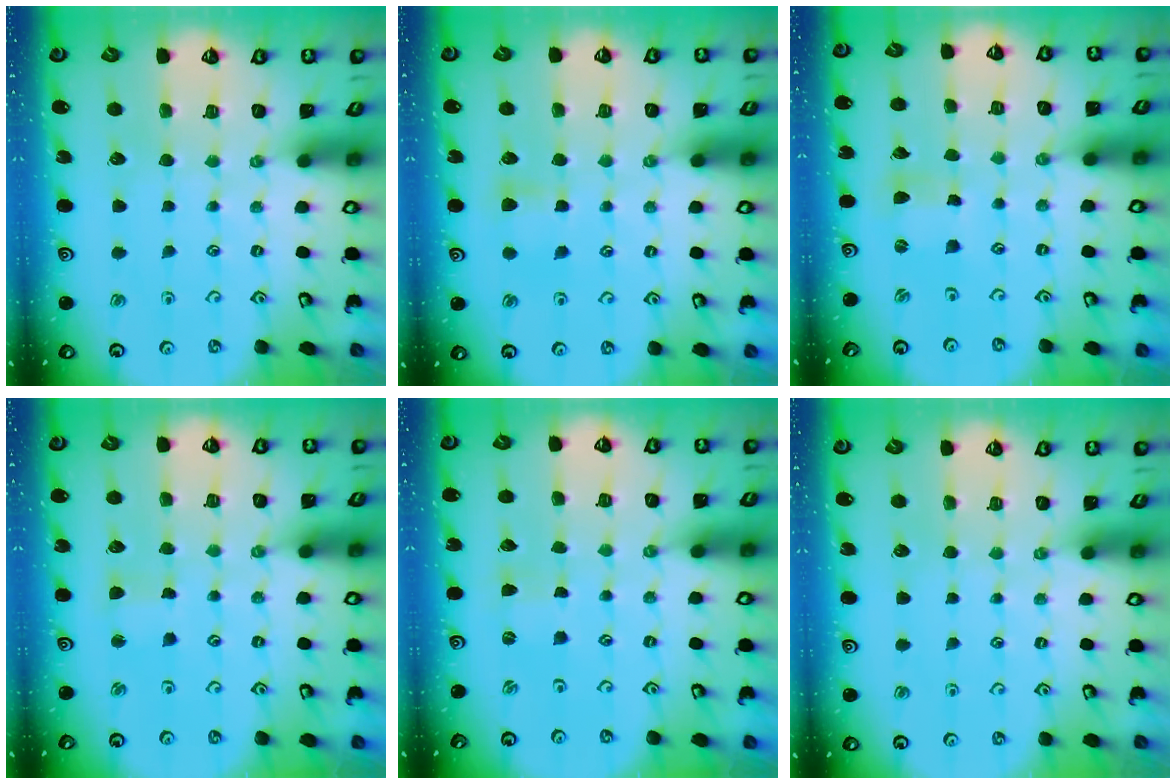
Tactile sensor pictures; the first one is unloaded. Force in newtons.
{"total": 4.5, "press": 4.4, "slide": 0.8}
{"total": 2.5, "press": 2.5, "slide": 0.2}
{"total": 2.5, "press": 2.5, "slide": 0.5}
{"total": 1.1, "press": 1.0, "slide": 0.4}
{"total": 0.0}